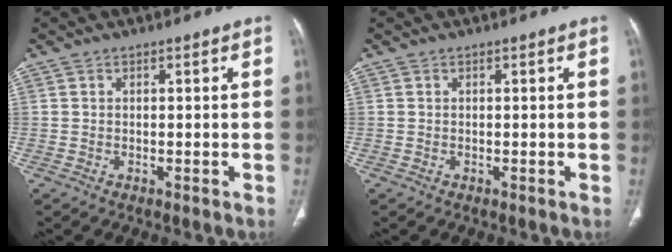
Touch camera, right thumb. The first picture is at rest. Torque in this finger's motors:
{"motor_torque": [1.61, 1.61, 0.16, -0.15, 0.04]}